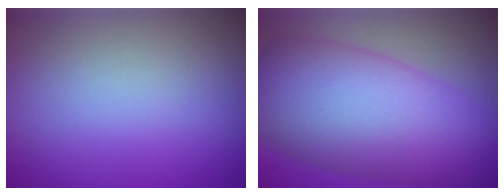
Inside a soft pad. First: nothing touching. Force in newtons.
{"total": 11.0, "press": 11.0, "slide": 0.4}